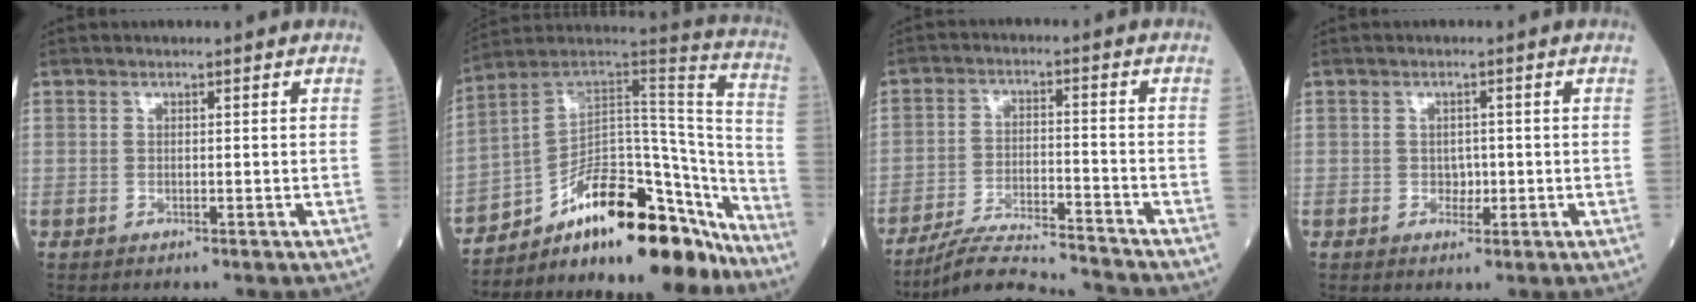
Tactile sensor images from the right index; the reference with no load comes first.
{"total": 20.4, "force": [-15.5, 6.5, 11.5], "torque": [-0.132, 0.070, -0.245]}
{"total": 10.1, "force": [-9.8, -0.8, 2.2], "torque": [-0.036, -0.001, -0.176]}
{"total": 1.6, "force": [-0.3, 1.3, 1.0], "torque": [-0.013, 0.004, 0.000]}